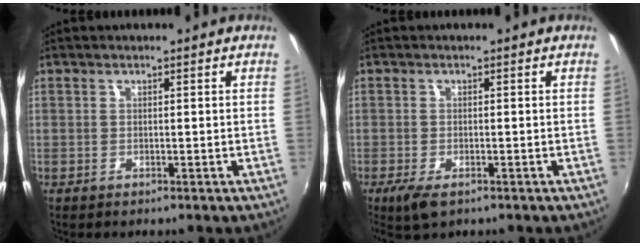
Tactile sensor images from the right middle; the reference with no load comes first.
{"total": 4.0, "force": [-2.3, 1.6, 2.8], "torque": [-0.062, -0.015, -0.042]}